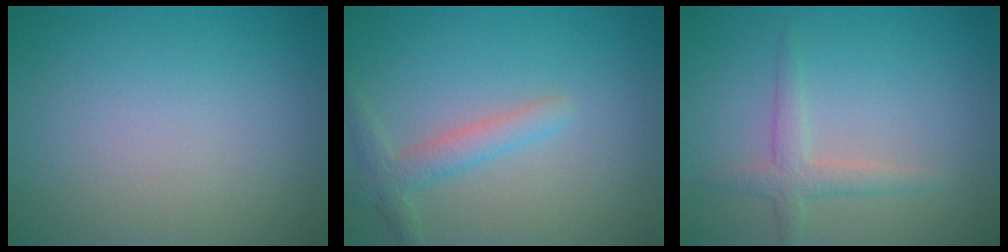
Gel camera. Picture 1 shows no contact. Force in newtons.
{"total": 2.6, "press": 2.5, "slide": 0.2}
{"total": 2.0, "press": 2.0, "slide": 0.1}